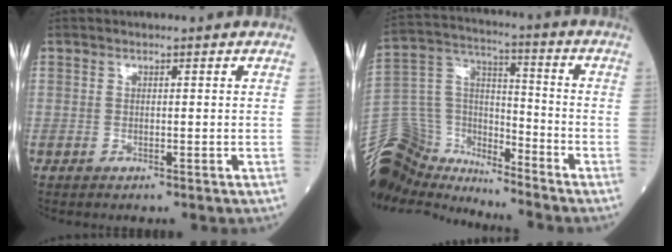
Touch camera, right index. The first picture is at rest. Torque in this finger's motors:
{"motor_torque": [0.66, -1.05, -0.01, -0.04]}